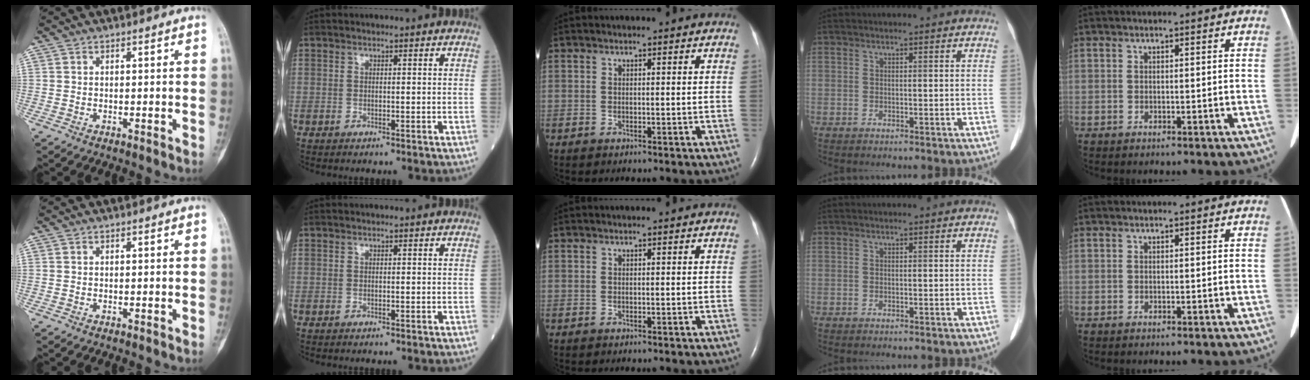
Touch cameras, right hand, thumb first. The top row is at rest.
{}